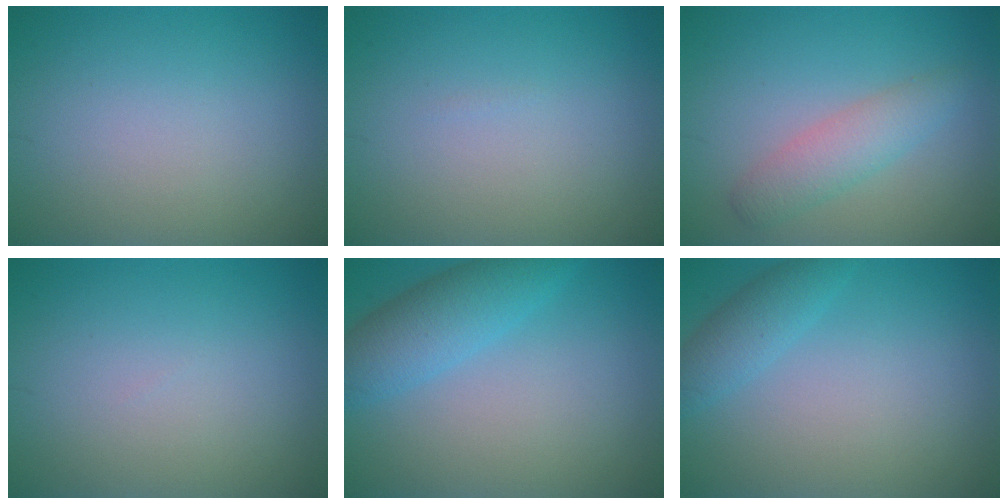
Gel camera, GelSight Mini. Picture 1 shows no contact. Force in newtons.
{"total": 0.0}
{"total": 2.9, "press": 2.9, "slide": 0.1}
{"total": 0.0}
{"total": 4.4, "press": 4.4, "slide": 0.2}
{"total": 2.4, "press": 2.4, "slide": 0.1}